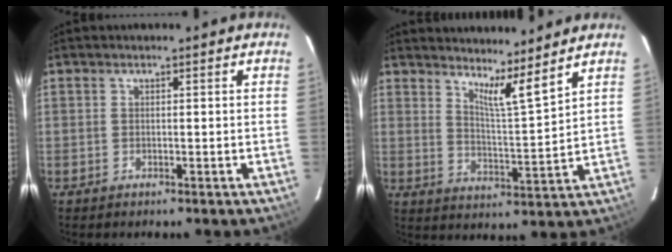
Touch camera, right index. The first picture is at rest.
{"total": 7.5, "force": [6.5, -0.8, 3.8], "torque": [-0.057, -0.026, 0.101]}